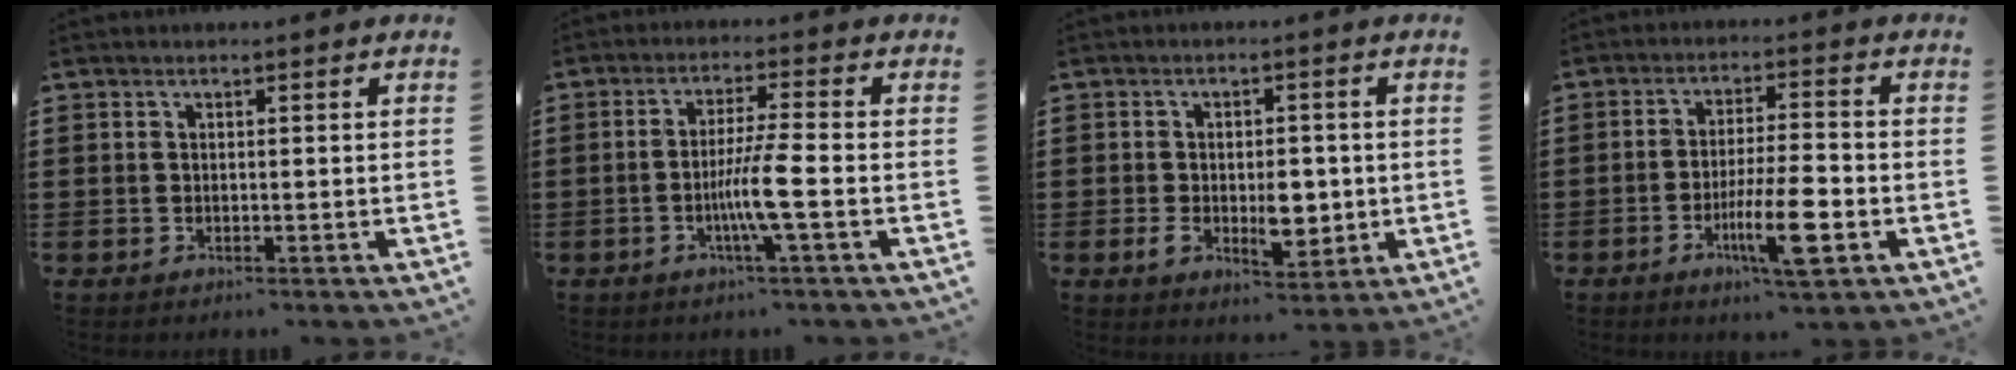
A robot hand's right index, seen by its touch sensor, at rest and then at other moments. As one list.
[{"total": 6.4, "force": [-2.1, -0.6, 6.1], "torque": [-0.116, -0.016, -0.042]}, {"total": 6.1, "force": [-1.1, 3.5, 4.9], "torque": [-0.078, 0.001, -0.022]}, {"total": 9.5, "force": [-3.7, 1.4, 8.7], "torque": [-0.170, -0.012, -0.069]}]